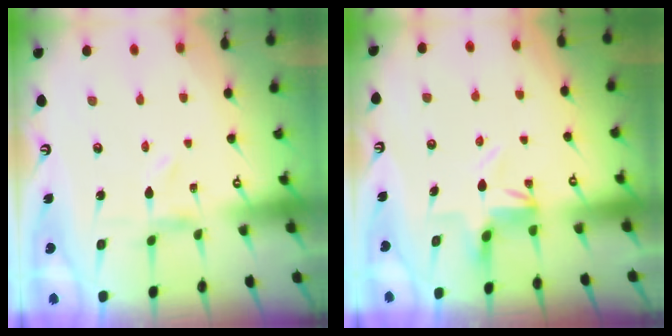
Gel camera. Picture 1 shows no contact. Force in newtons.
{"total": 3.9, "press": 3.9, "slide": 0.4}